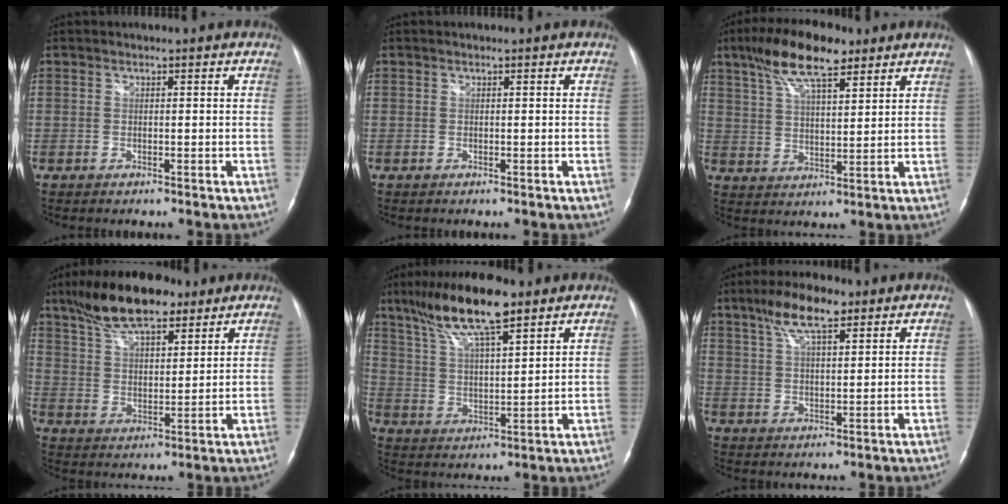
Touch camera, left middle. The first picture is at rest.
{"total": 0.0}
{"total": 11.9, "force": [7.9, 3.5, 8.2], "torque": [-0.156, 0.022, 0.142]}
{"total": 13.4, "force": [9.7, 4.4, 8.2], "torque": [-0.153, 0.022, 0.174]}
{"total": 13.3, "force": [9.1, 2.5, 9.4], "torque": [-0.178, 0.018, 0.164]}
{"total": 8.4, "force": [5.3, 2.5, 6.1], "torque": [-0.118, 0.017, 0.096]}